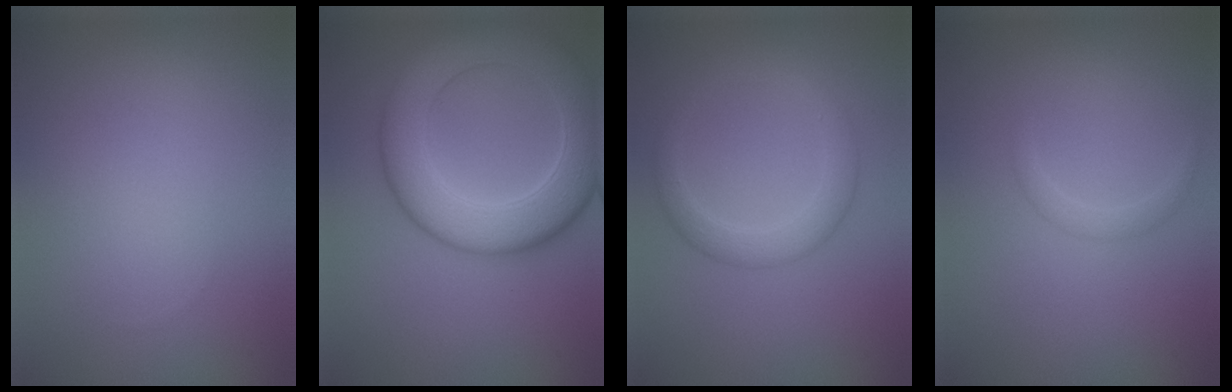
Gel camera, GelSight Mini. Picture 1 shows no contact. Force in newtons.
{"total": 8.7, "press": 8.7, "slide": 0.4}
{"total": 2.8, "press": 2.8, "slide": 0.2}
{"total": 1.0, "press": 1.0, "slide": 0.1}